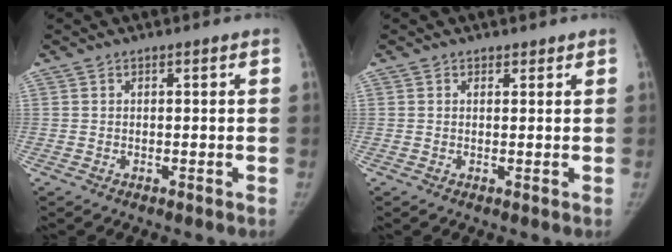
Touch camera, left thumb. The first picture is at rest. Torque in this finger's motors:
{"motor_torque": [-0.22, -0.20, -0.39, 0.23, -0.03]}